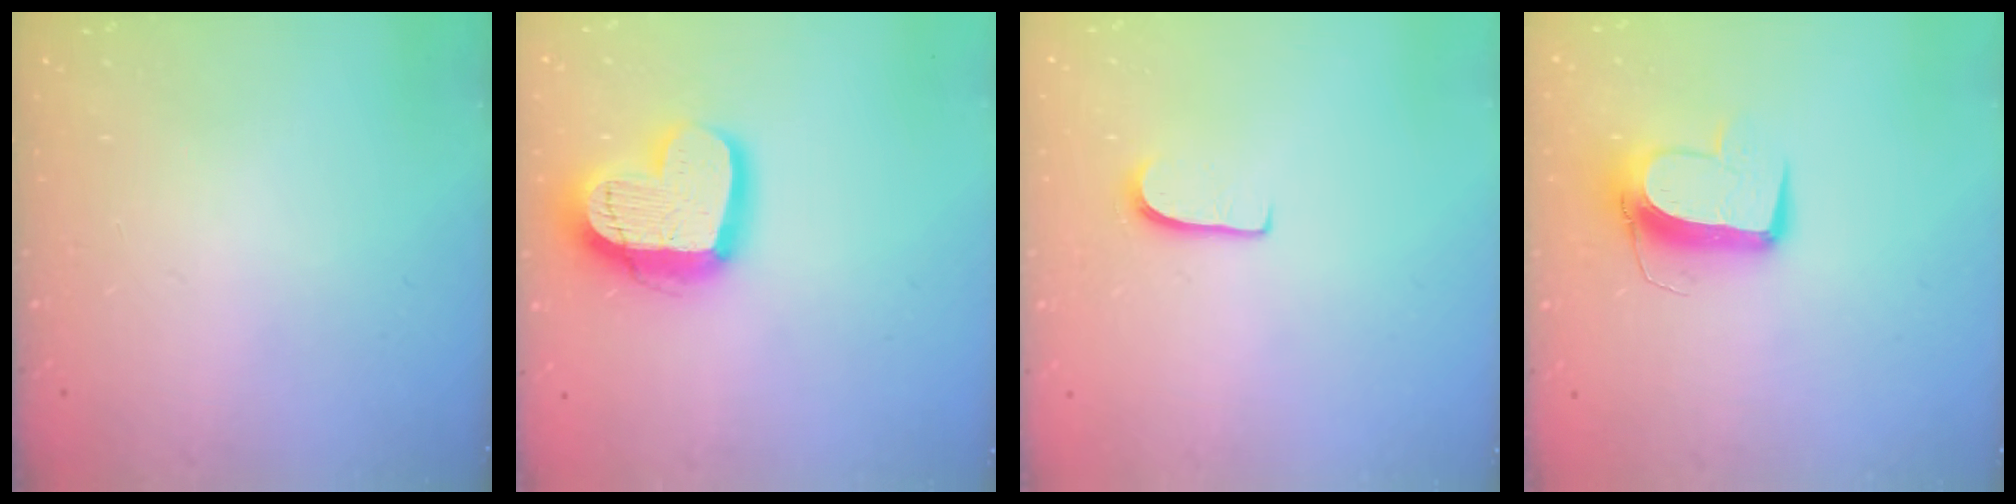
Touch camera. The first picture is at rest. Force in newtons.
{"total": 18.4, "press": 18.3, "slide": 1.6}
{"total": 5.8, "press": 5.7, "slide": 0.5}
{"total": 10.4, "press": 10.3, "slide": 1.0}